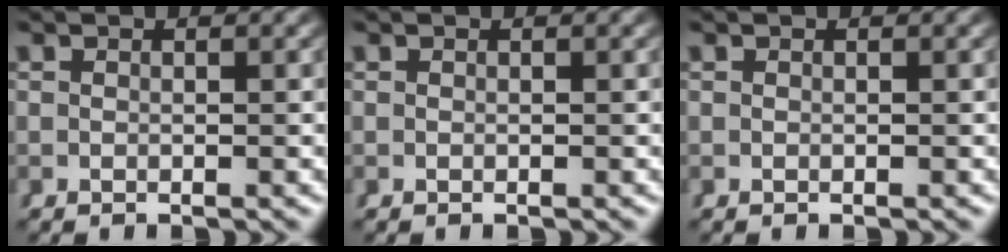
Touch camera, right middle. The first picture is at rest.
{"total": 0.0}
{"total": 0.0}